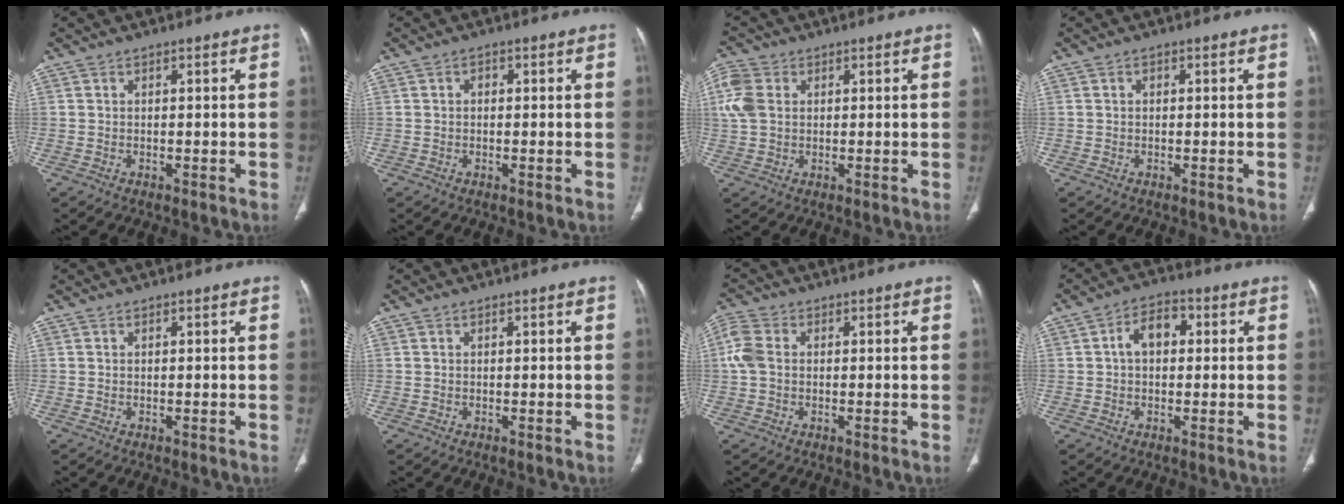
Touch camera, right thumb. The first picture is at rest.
{"total": 1.0, "force": [0.1, 0.8, 0.6], "torque": [-0.006, 0.004, 0.000]}
{"total": 6.1, "force": [1.3, 4.5, 3.8], "torque": [-0.098, 0.010, 0.025]}
{"total": 0.6, "force": [0.1, 0.5, 0.4], "torque": [-0.006, 0.002, 0.002]}
{"total": 0.0}
{"total": 0.0}
{"total": 4.7, "force": [0.3, 3.5, 3.2], "torque": [-0.088, 0.013, 0.001]}
{"total": 6.0, "force": [0.8, 4.1, 4.3], "torque": [-0.060, 0.020, 0.004]}